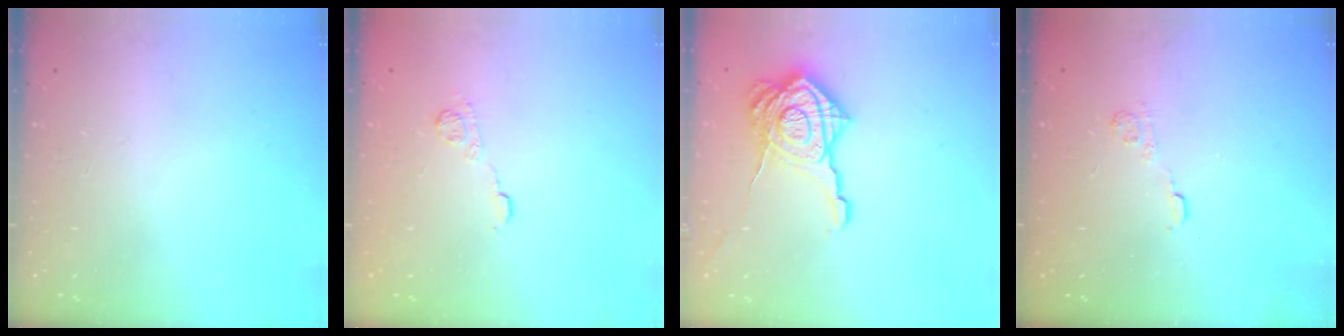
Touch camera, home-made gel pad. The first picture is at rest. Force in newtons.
{"total": 8.5, "press": 8.3, "slide": 1.3}
{"total": 19.5, "press": 19.5, "slide": 1.3}
{"total": 3.0, "press": 2.6, "slide": 1.4}